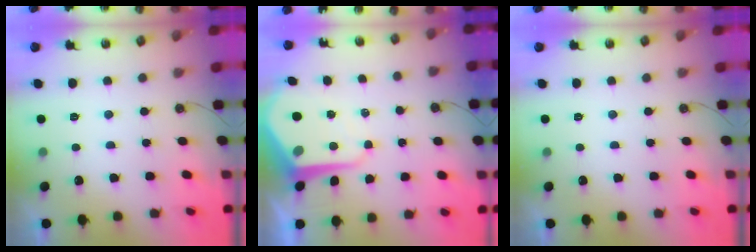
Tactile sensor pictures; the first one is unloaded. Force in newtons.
{"total": 11.4, "press": 11.3, "slide": 1.1}
{"total": 0.0}